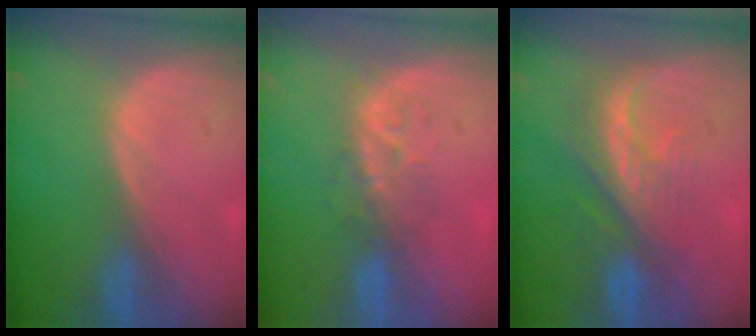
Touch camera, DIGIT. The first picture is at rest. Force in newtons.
{"total": 4.1, "press": 4.0, "slide": 1.2}
{"total": 8.1, "press": 7.3, "slide": 3.3}